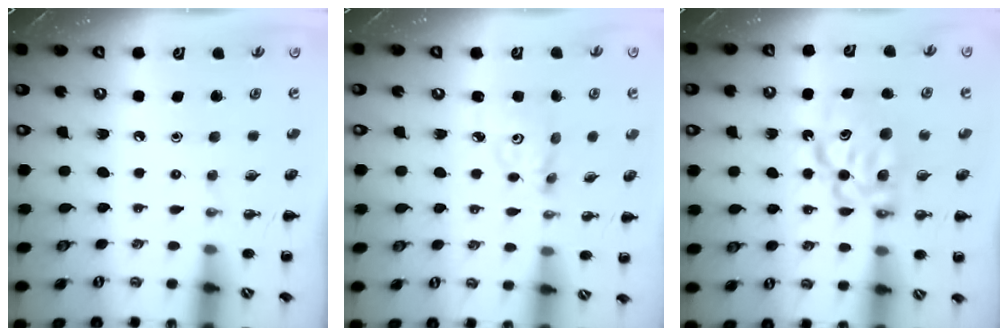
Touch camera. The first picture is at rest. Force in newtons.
{"total": 4.0, "press": 4.0, "slide": 0.1}
{"total": 8.1, "press": 8.0, "slide": 1.2}